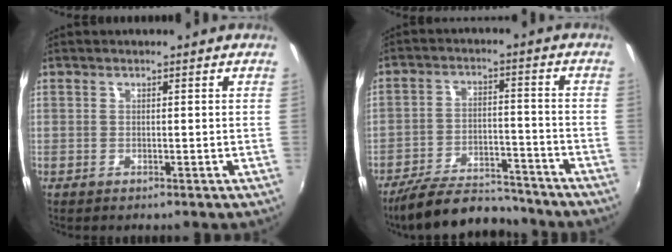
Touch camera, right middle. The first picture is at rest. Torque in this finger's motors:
{"motor_torque": [0.77, -0.90, -0.02, 0.00]}